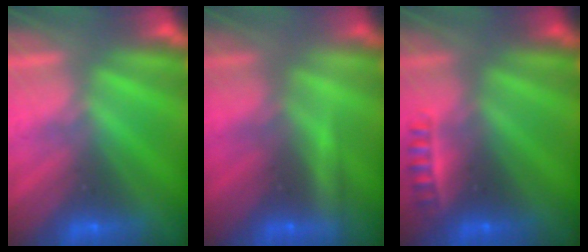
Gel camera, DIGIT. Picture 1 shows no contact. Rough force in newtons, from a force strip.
{"total": 2.1}
{"total": 2.3}